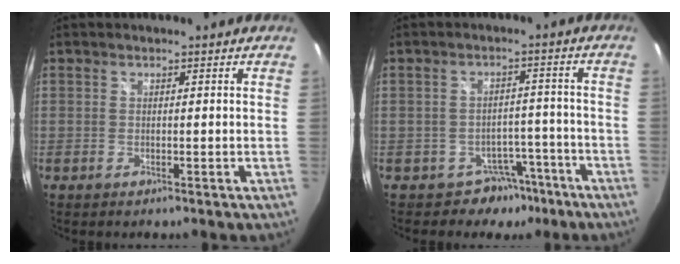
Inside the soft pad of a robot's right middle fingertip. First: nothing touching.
{"total": 6.1, "force": [-4.3, 4.2, 0.6], "torque": [-0.006, 0.034, -0.053]}